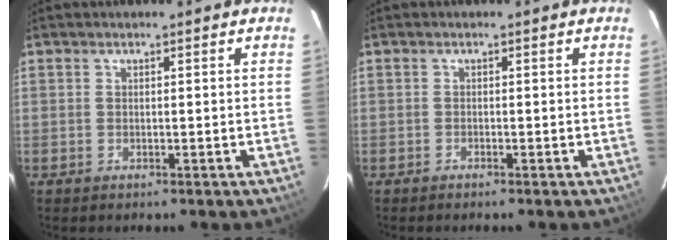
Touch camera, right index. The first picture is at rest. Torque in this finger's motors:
{"motor_torque": [-0.14, -0.16, 0.02, 0.00]}